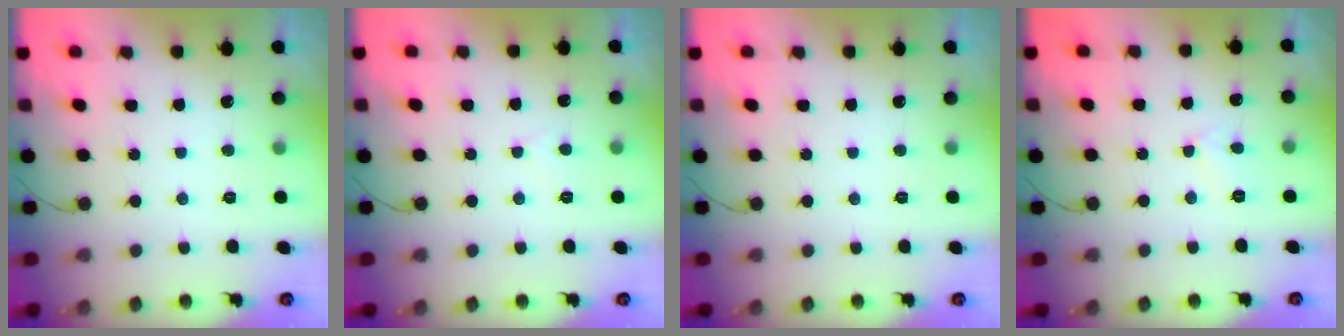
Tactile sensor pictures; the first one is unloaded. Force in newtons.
{"total": 1.7, "press": 1.7, "slide": 0.2}
{"total": 0.0}
{"total": 3.5, "press": 3.5, "slide": 0.4}